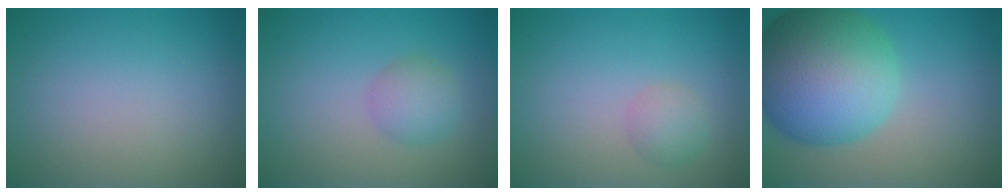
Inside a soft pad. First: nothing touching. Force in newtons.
{"total": 2.3, "press": 2.3, "slide": 0.0}
{"total": 1.7, "press": 1.7, "slide": 0.1}
{"total": 13.1, "press": 13.1, "slide": 0.3}